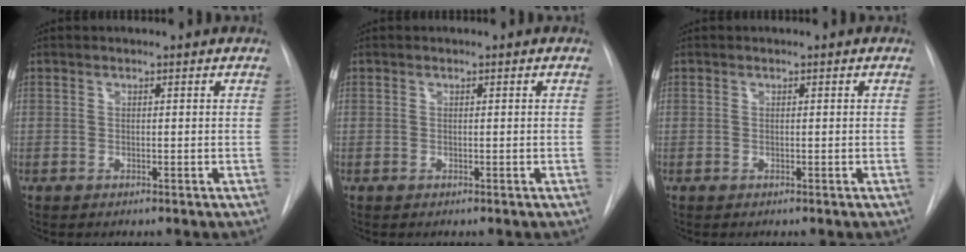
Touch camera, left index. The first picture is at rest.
{"total": 0.0}
{"total": 0.0}